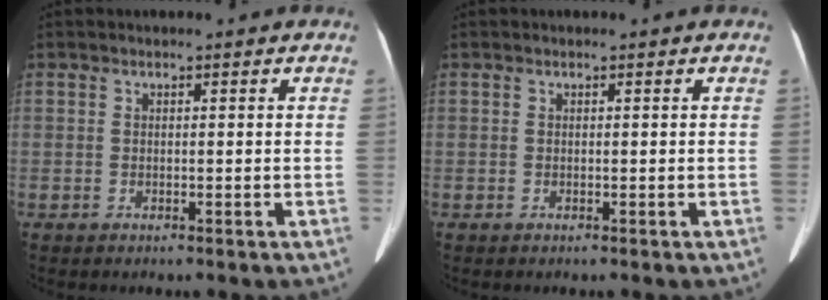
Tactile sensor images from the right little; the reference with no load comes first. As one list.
[{"total": 0.0}]